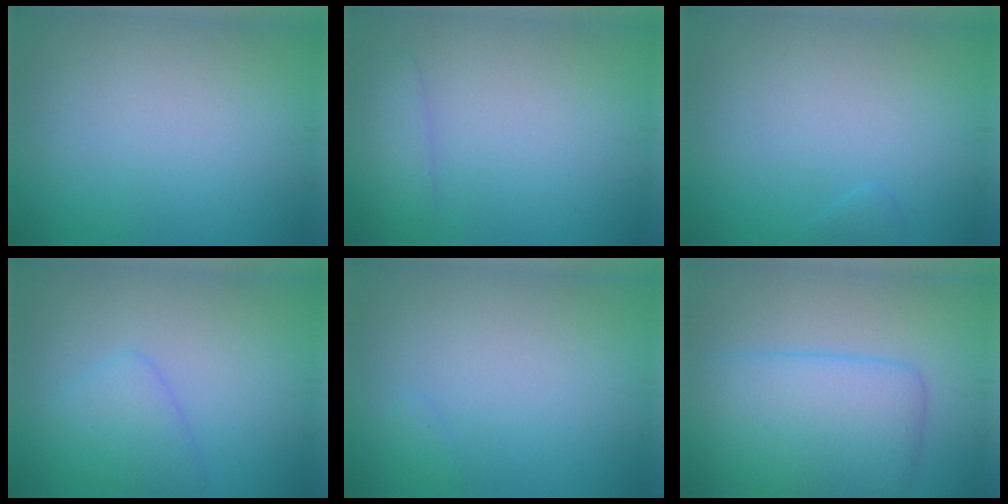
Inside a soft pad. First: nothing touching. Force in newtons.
{"total": 1.7, "press": 1.6, "slide": 0.2}
{"total": 0.6, "press": 0.6, "slide": 0.1}
{"total": 2.7, "press": 2.7, "slide": 0.0}
{"total": 0.5, "press": 0.5, "slide": 0.0}
{"total": 6.8, "press": 6.8, "slide": 0.0}